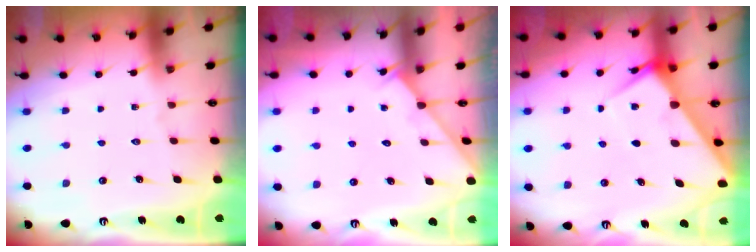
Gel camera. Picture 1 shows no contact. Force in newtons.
{"total": 2.8, "press": 2.8, "slide": 0.3}
{"total": 5.5, "press": 5.5, "slide": 0.5}